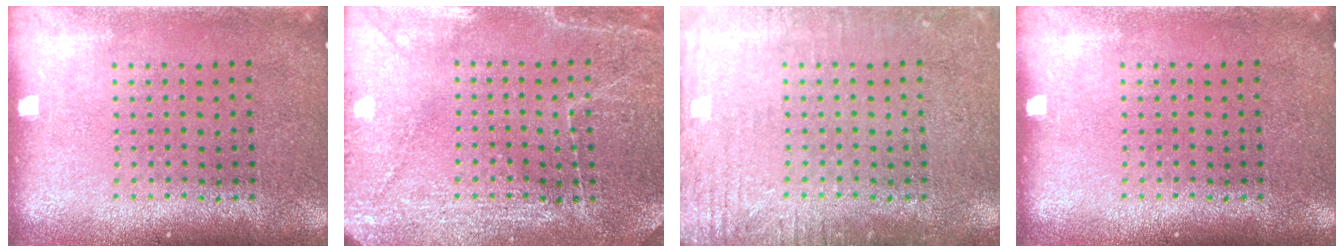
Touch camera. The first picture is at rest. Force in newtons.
{"total": 2.9, "press": 2.9, "slide": 0.2}
{"total": 2.8, "press": 2.8, "slide": 0.4}
{"total": 0.0}